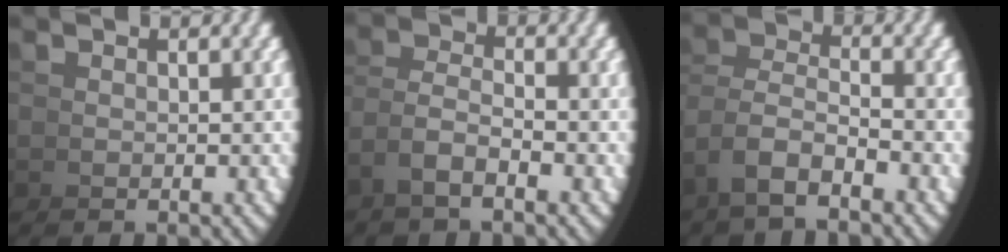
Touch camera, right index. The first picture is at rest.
{"total": 2.5, "force": [-1.1, 1.3, 1.9], "torque": [-0.045, -0.009, -0.017]}
{"total": 4.6, "force": [-1.4, 3.3, 2.8], "torque": [-0.070, -0.013, -0.024]}